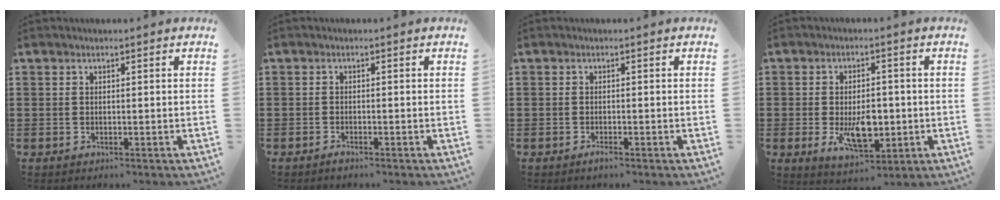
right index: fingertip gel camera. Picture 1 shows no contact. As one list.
[{"total": 0.9, "force": [-0.8, 0.1, 0.3], "torque": [-0.009, -0.004, -0.015]}, {"total": 1.1, "force": [-0.9, 0.0, 0.6], "torque": [-0.011, -0.006, -0.016]}, {"total": 7.5, "force": [-1.4, 3.9, 6.2], "torque": [-0.101, -0.002, -0.025]}]